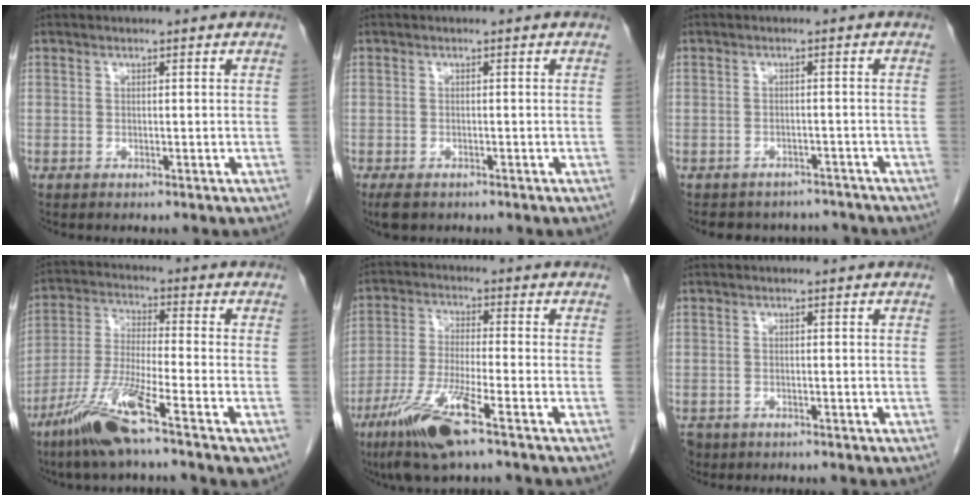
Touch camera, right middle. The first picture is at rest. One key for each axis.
{"total": 2.7, "fx": -1.9, "fy": 1.3, "fz": 1.4, "tx": -0.027, "ty": -0.005, "tz": -0.028}
{"total": 8.1, "fx": -7.4, "fy": 3.2, "fz": 1.0, "tx": -0.013, "ty": 0.012, "tz": -0.085}
{"total": 11.9, "fx": -7.2, "fy": 0.1, "fz": 9.5, "tx": -0.196, "ty": -0.028, "tz": -0.143}
{"total": 10.8, "fx": -6.3, "fy": 0.5, "fz": 8.8, "tx": -0.185, "ty": -0.025, "tz": -0.120}
{"total": 3.8, "fx": -2.7, "fy": 2.5, "fz": 1.0, "tx": -0.022, "ty": -0.002, "tz": -0.044}